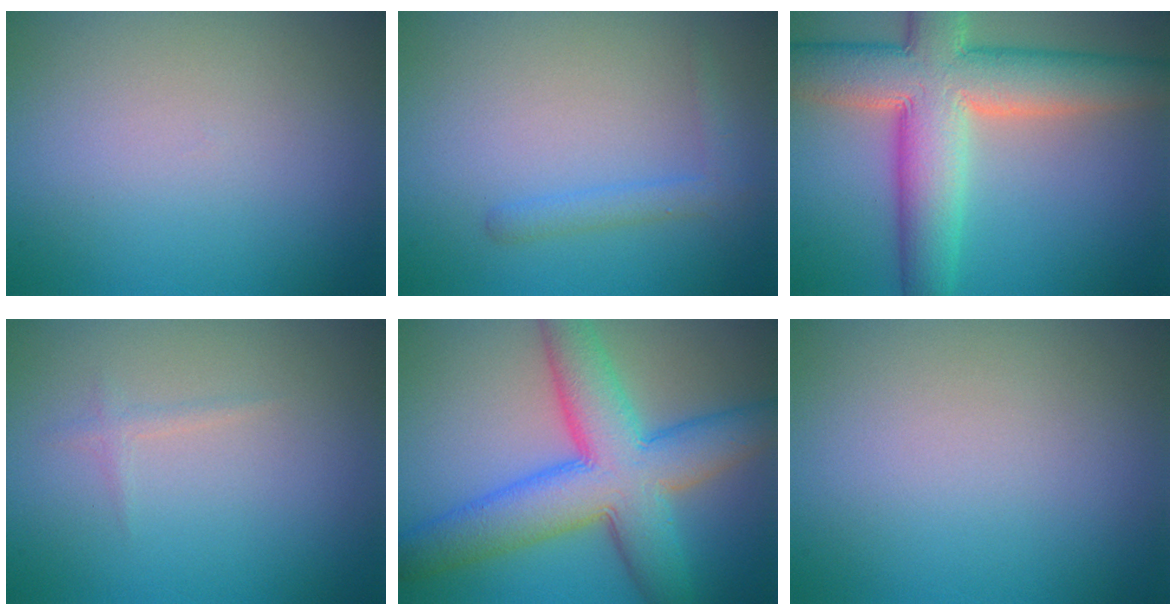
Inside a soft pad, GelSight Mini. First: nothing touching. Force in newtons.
{"total": 1.7, "press": 1.7, "slide": 0.1}
{"total": 10.9, "press": 10.9, "slide": 0.6}
{"total": 0.7, "press": 0.7, "slide": 0.0}
{"total": 10.2, "press": 10.2, "slide": 0.3}
{"total": 0.0}